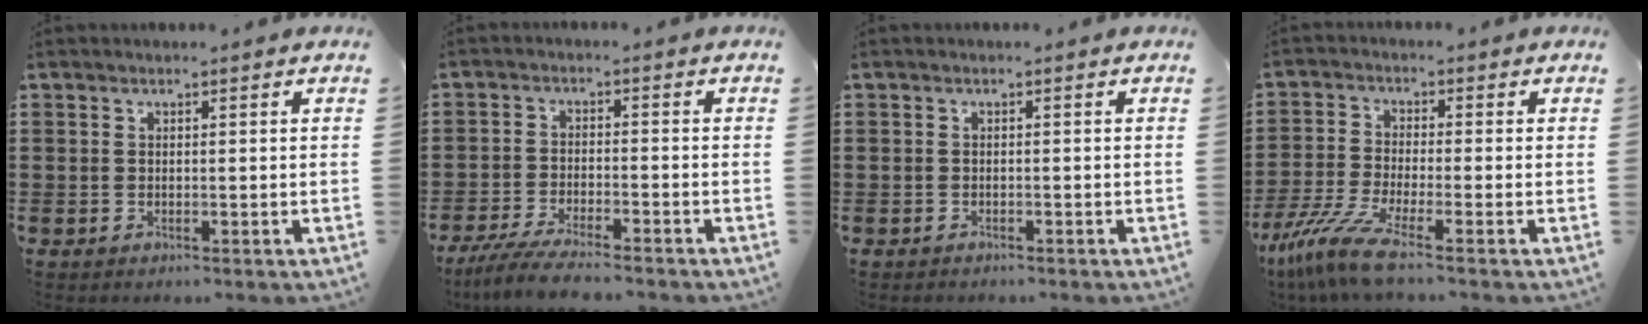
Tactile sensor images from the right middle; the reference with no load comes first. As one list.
[{"total": 5.2, "force": [-4.7, 0.2, 2.2], "torque": [-0.058, -0.014, -0.094]}, {"total": 0.6, "force": [-0.6, 0.2, 0.0], "torque": [0.000, 0.002, -0.013]}, {"total": 6.8, "force": [-4.7, 0.5, 4.9], "torque": [-0.130, -0.027, -0.097]}]